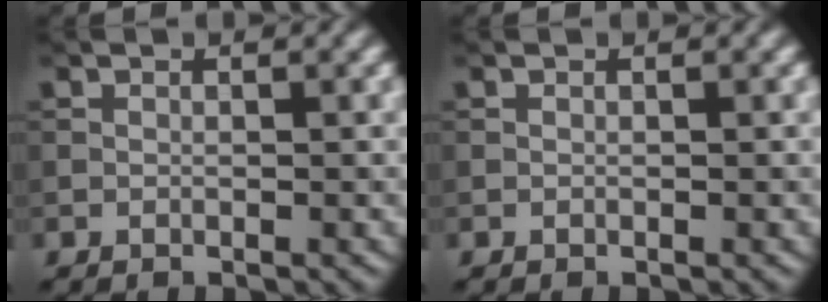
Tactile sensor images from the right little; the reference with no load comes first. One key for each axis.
{"total": 0.0}